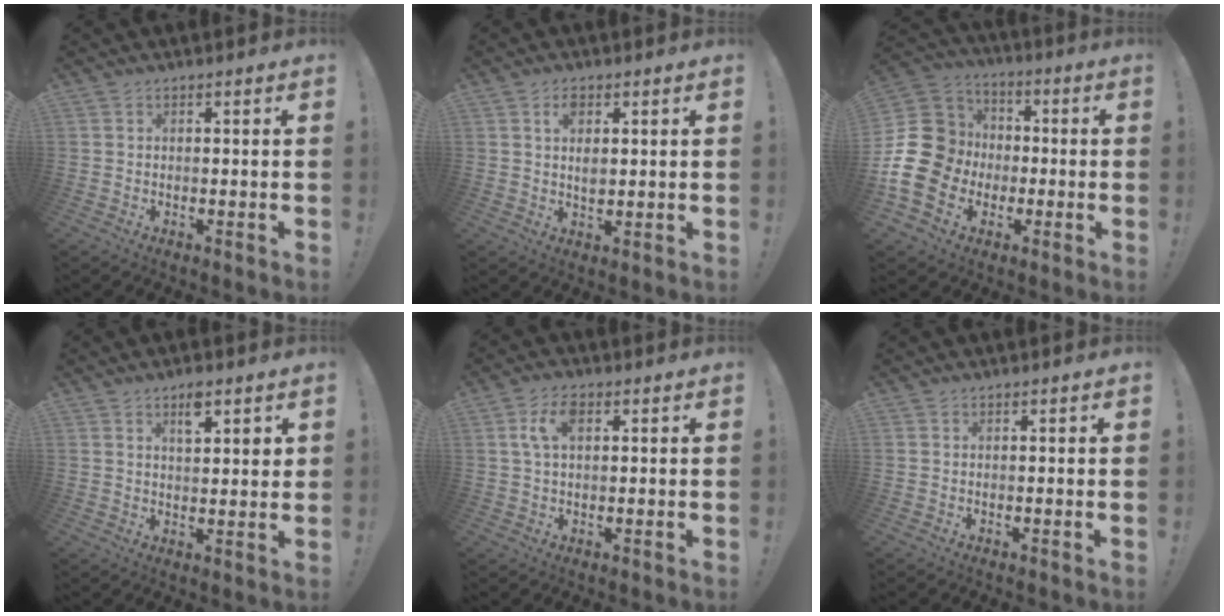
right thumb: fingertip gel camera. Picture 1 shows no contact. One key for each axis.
{"total": 3.9, "fx": 1.5, "fy": 1.9, "fz": 3.0, "tx": -0.042, "ty": -0.007, "tz": 0.021}
{"total": 22.9, "fx": 0.2, "fy": 19.5, "fz": 11.9, "tx": -0.211, "ty": -0.014, "tz": 0.058}
{"total": 5.7, "fx": 3.4, "fy": 2.0, "fz": 4.0, "tx": -0.047, "ty": -0.017, "tz": 0.052}
{"total": 6.5, "fx": 2.0, "fy": 3.3, "fz": 5.2, "tx": -0.100, "ty": 0.005, "tz": 0.035}
{"total": 0.0}